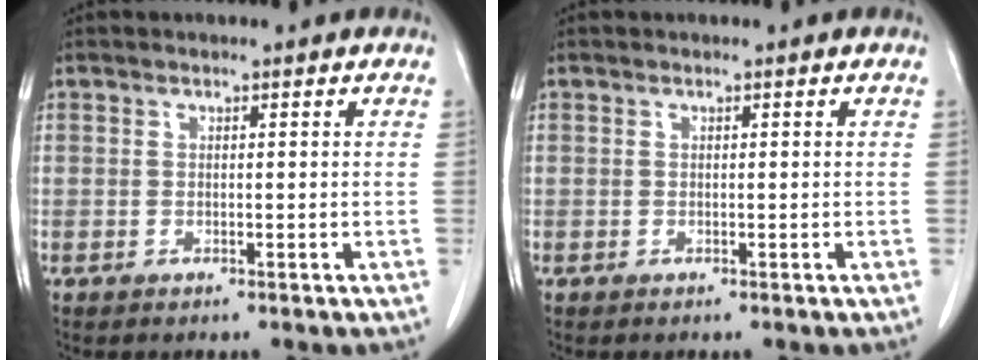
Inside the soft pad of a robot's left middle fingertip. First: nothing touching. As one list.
[{"total": 0.0}]